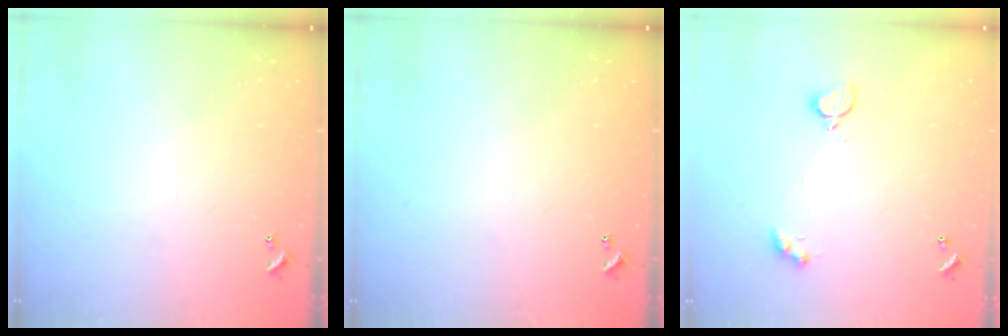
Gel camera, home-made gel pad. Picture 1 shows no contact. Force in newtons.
{"total": 0.0}
{"total": 2.9, "press": 2.9, "slide": 0.6}